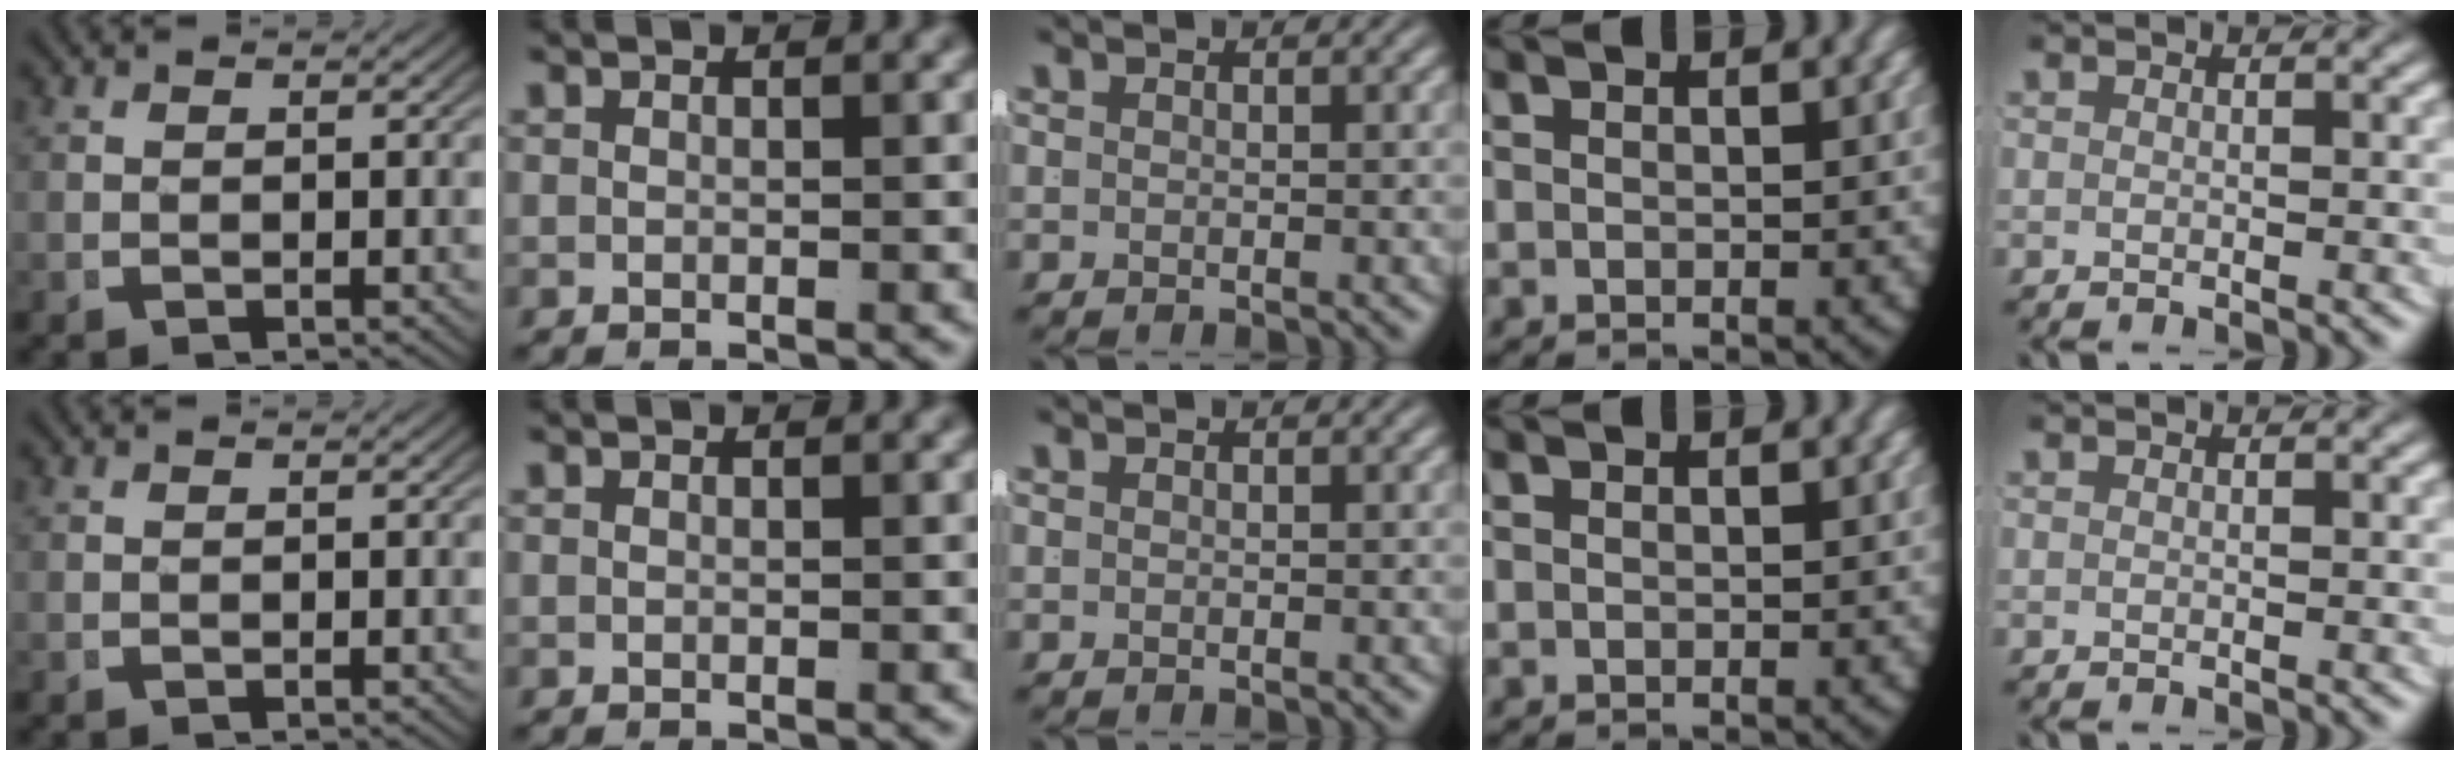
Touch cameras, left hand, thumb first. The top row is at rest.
{}